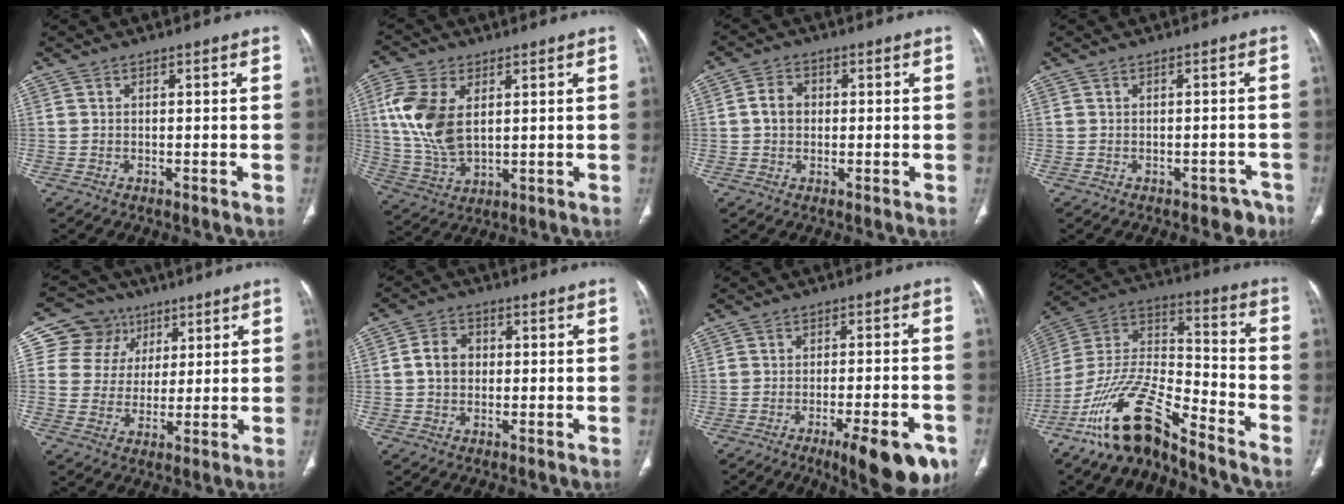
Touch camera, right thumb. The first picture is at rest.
{"total": 13.1, "force": [2.9, 7.7, 10.2], "torque": [-0.211, -0.007, 0.063]}
{"total": 4.1, "force": [0.1, 3.4, 2.4], "torque": [-0.035, 0.011, -0.003]}
{"total": 3.9, "force": [-3.0, 2.3, 1.0], "torque": [0.006, 0.025, -0.033]}
{"total": 10.4, "force": [4.4, 9.3, 1.6], "torque": [0.014, -0.010, 0.077]}
{"total": 5.4, "force": [0.2, 4.4, 3.1], "torque": [-0.044, 0.013, -0.002]}
{"total": 13.6, "force": [-7.4, 3.6, 10.8], "torque": [-0.110, 0.028, -0.099]}
{"total": 16.4, "force": [-12.6, 4.4, 9.5], "torque": [-0.176, 0.091, -0.241]}